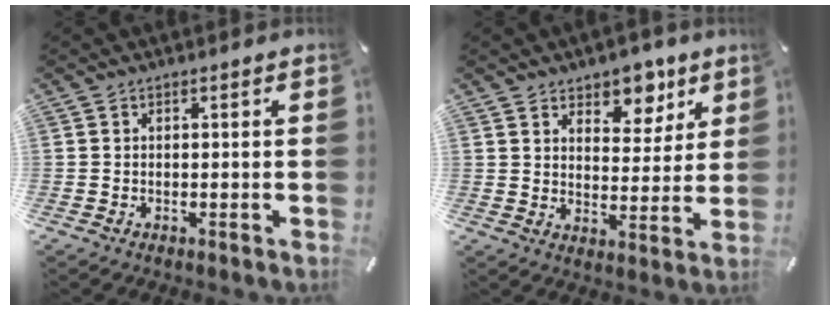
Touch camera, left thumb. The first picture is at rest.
{"total": 7.9, "force": [6.0, 5.0, 1.5], "torque": [0.002, -0.050, 0.101]}